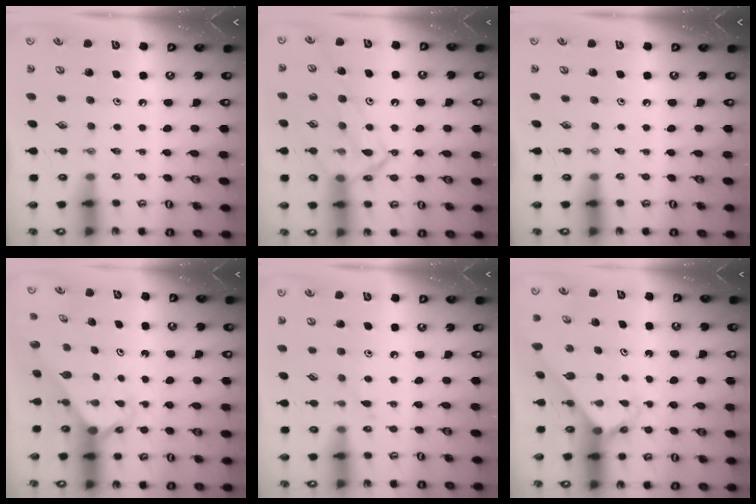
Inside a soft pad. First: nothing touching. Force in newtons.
{"total": 14.7, "press": 14.6, "slide": 1.1}
{"total": 0.0}
{"total": 2.0, "press": 2.0, "slide": 0.2}
{"total": 4.3, "press": 4.3, "slide": 0.6}
{"total": 2.7, "press": 2.7, "slide": 0.2}